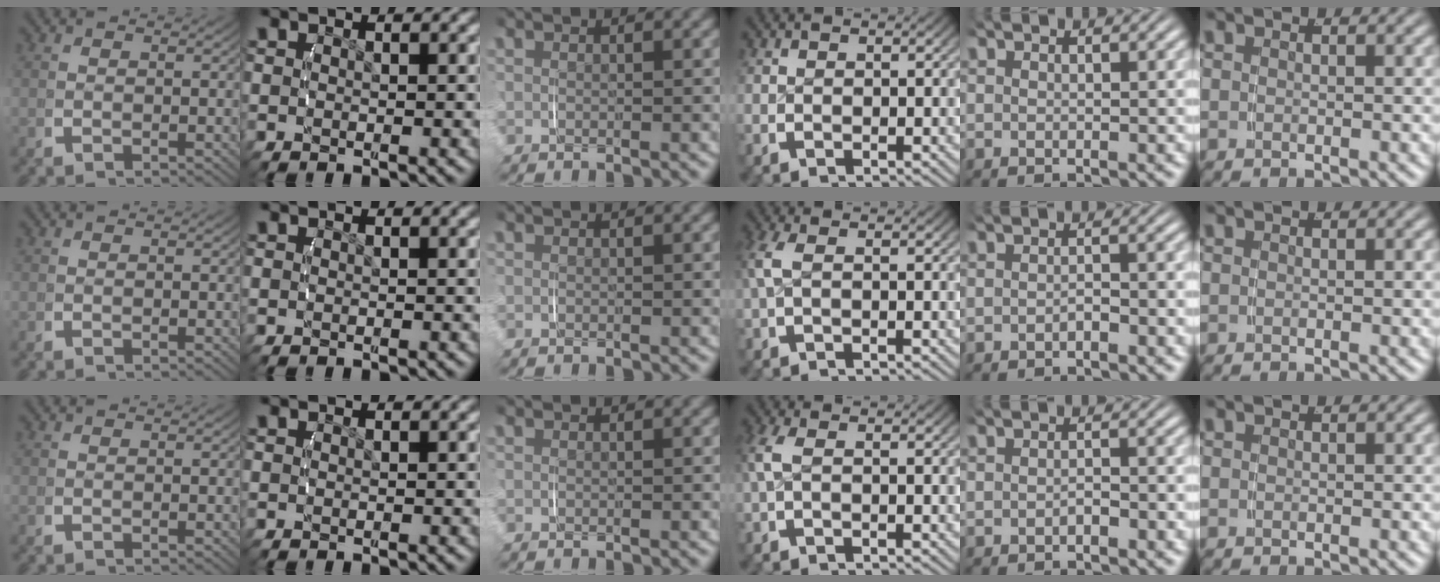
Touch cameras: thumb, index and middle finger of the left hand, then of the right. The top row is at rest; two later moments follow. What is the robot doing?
{"motion": "lift_and_place", "object": "toothpaste"}